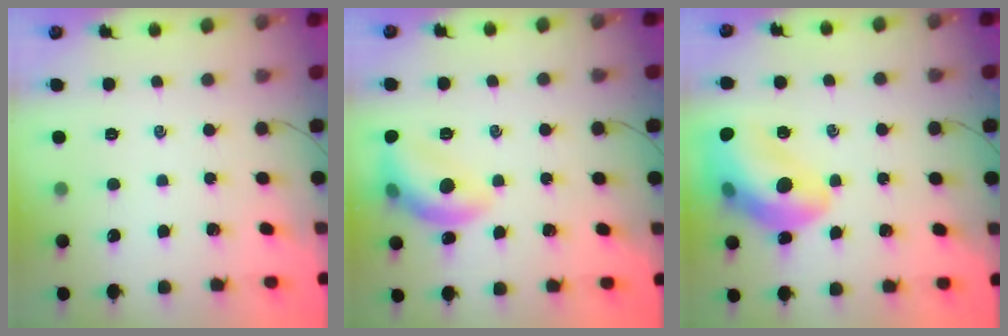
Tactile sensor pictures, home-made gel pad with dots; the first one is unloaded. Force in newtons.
{"total": 12.4, "press": 12.4, "slide": 0.8}
{"total": 18.8, "press": 18.6, "slide": 2.9}